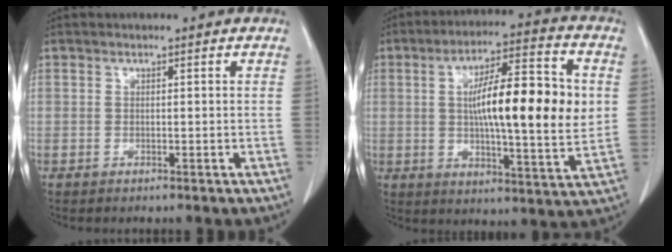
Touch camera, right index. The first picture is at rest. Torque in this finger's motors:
{"motor_torque": [1.54, -0.59, 1.05, 0.21]}